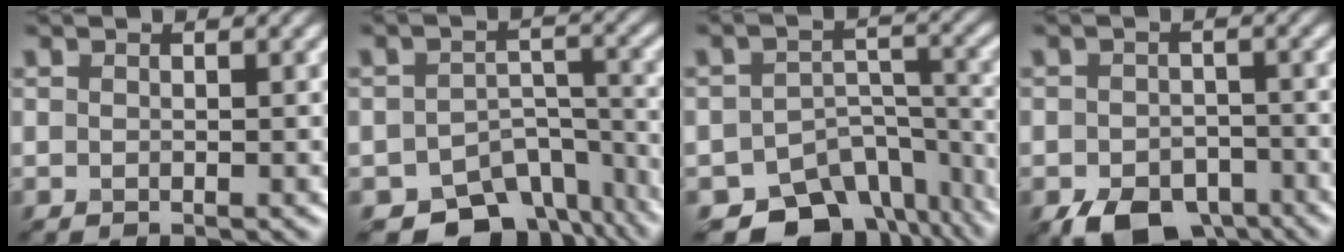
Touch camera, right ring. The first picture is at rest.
{"total": 8.8, "force": [-6.6, 4.9, 3.1], "torque": [-0.029, -0.008, -0.090]}
{"total": 11.0, "force": [-8.4, 6.3, 3.2], "torque": [-0.033, -0.010, -0.107]}
{"total": 6.4, "force": [-4.1, 3.8, 3.2], "torque": [-0.049, -0.011, -0.065]}